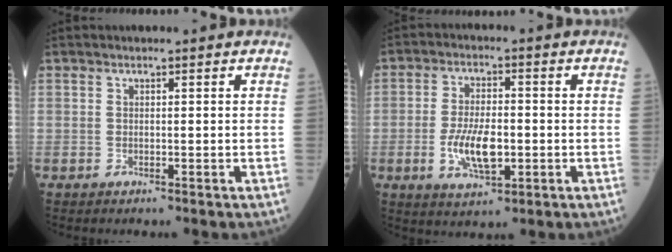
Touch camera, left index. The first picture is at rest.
{"total": 7.6, "force": [-1.7, 3.0, 6.8], "torque": [-0.139, -0.004, -0.029]}